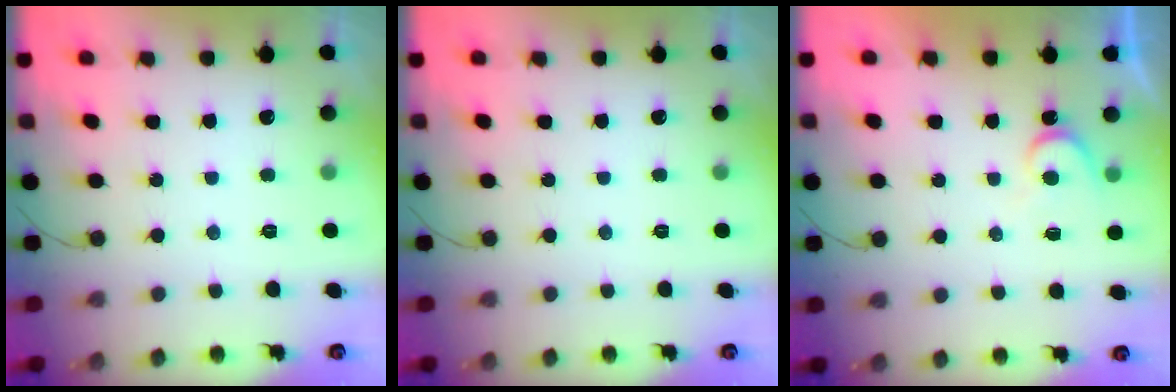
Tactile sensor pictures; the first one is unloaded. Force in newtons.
{"total": 0.0}
{"total": 5.1, "press": 5.0, "slide": 0.4}